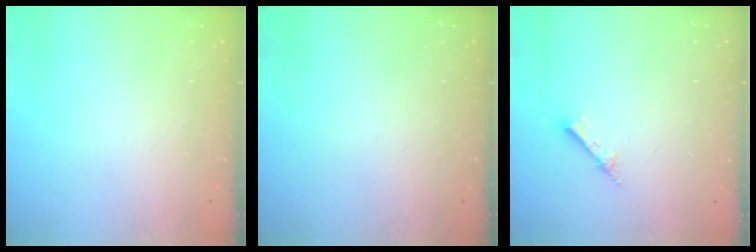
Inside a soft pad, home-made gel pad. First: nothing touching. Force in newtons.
{"total": 0.0}
{"total": 2.8, "press": 2.7, "slide": 0.4}